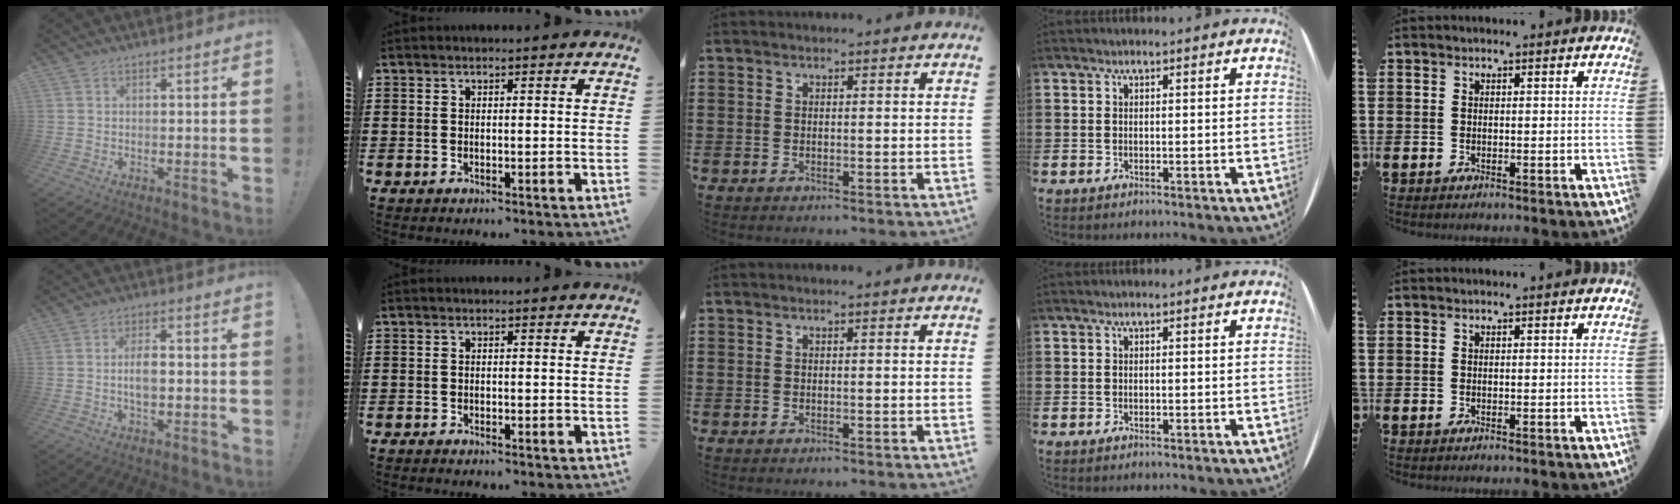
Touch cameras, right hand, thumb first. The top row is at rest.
{"thumb": {"total": 5.3, "force": [-0.5, 2.5, 4.6], "torque": [-0.080, 0.006, -0.011]}, "index": {"total": 0.7, "force": [-0.7, 0.0, 0.0], "torque": [-0.001, 0.000, -0.015]}}